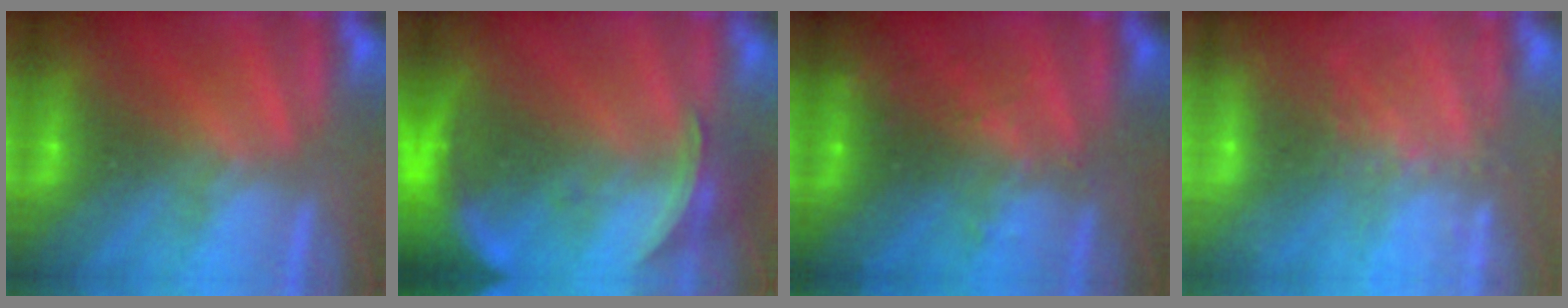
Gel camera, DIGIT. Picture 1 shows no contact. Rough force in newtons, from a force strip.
{"total": 9.1}
{"total": 3.0}
{"total": 7.5}